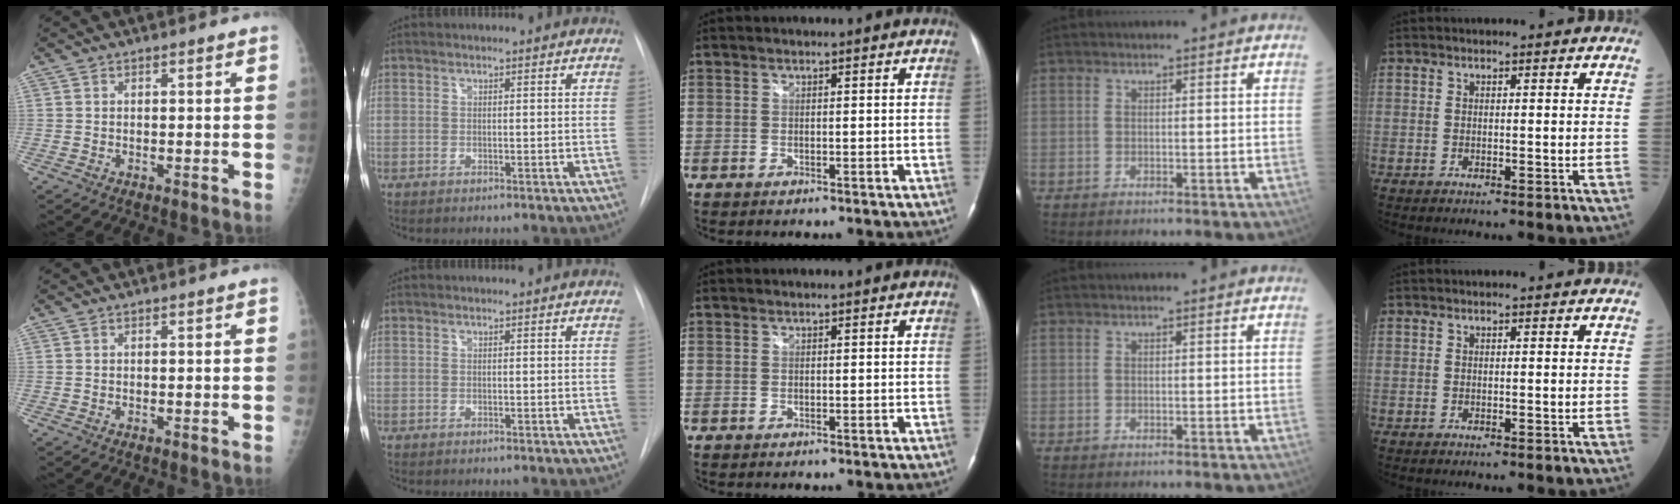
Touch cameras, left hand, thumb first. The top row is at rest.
{}